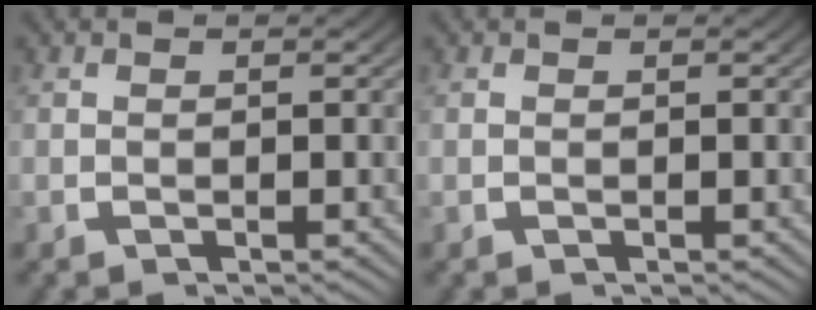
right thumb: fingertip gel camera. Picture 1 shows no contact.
{"total": 0.0}